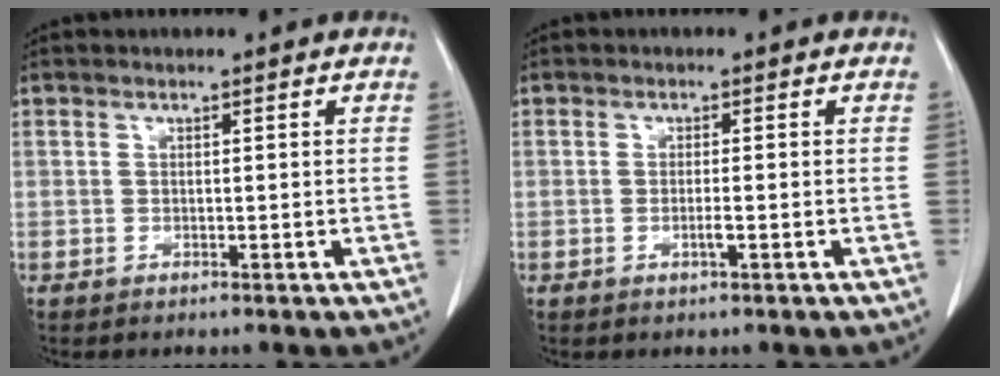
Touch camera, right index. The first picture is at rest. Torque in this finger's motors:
{"motor_torque": [-0.08, 0.07, -0.01, 0.00]}